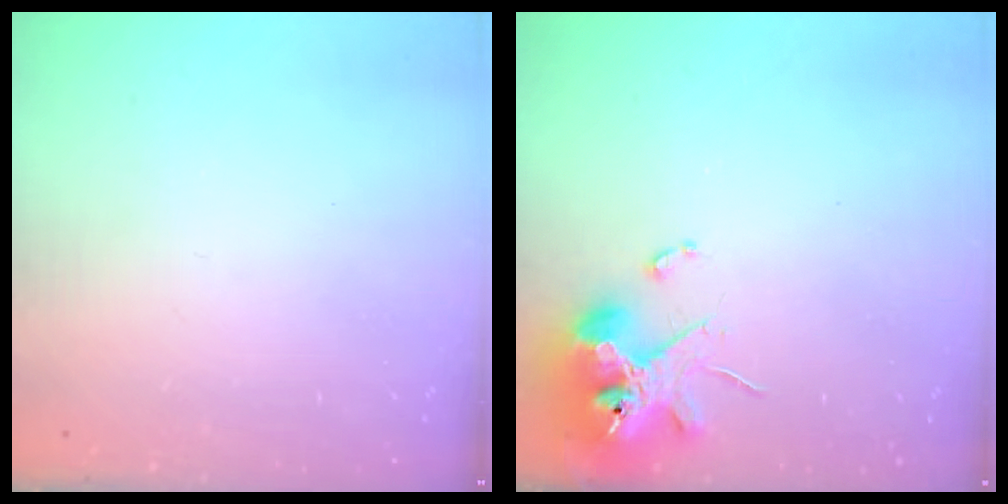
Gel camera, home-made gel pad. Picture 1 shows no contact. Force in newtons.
{"total": 12.1, "press": 12.0, "slide": 1.7}